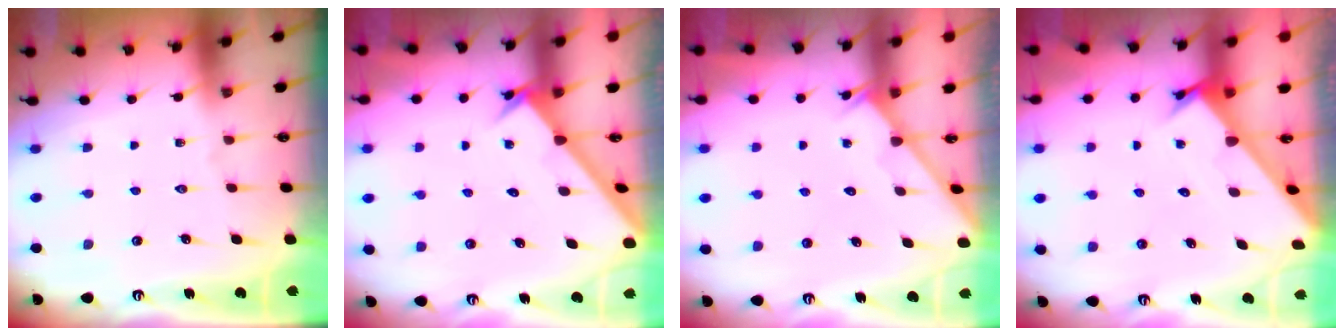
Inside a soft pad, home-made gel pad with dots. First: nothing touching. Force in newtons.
{"total": 2.1, "press": 2.1, "slide": 0.2}
{"total": 2.0, "press": 2.0, "slide": 0.1}
{"total": 2.3, "press": 2.3, "slide": 0.0}